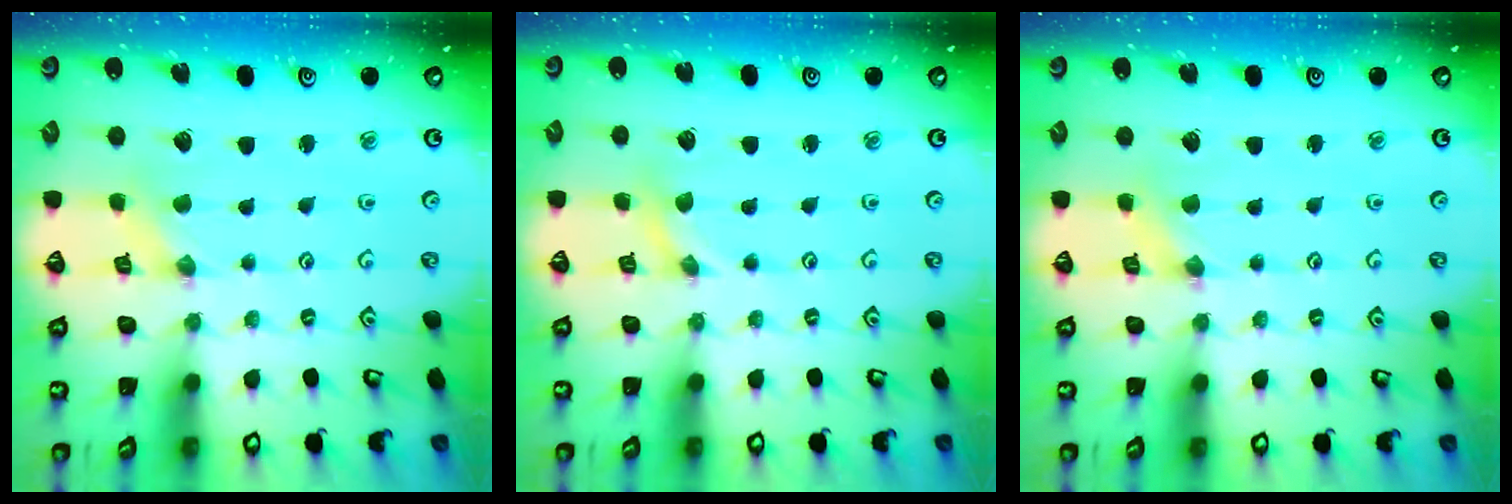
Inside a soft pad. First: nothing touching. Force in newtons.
{"total": 0.0}
{"total": 0.0}